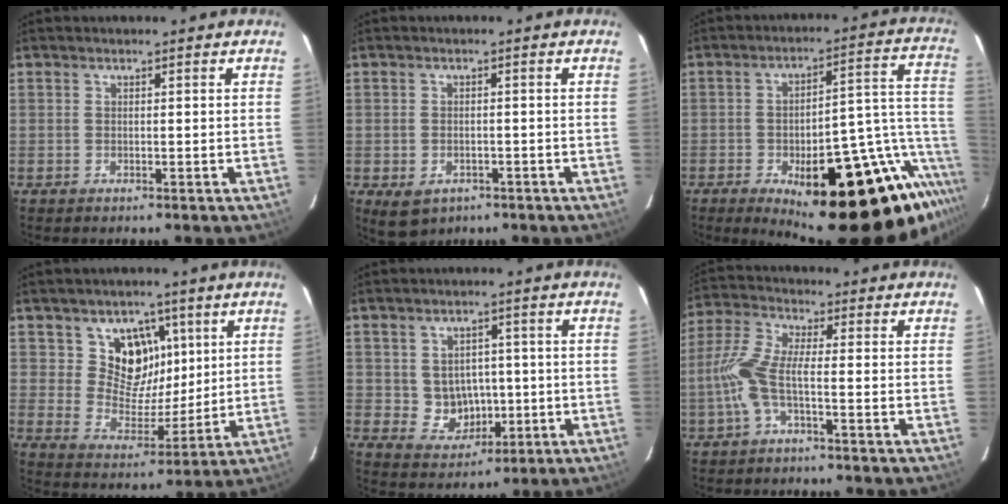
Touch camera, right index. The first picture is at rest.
{"total": 5.0, "force": [-2.4, 3.7, 2.4], "torque": [-0.048, -0.007, -0.023]}
{"total": 28.9, "force": [-16.3, 9.1, 22.1], "torque": [-0.265, 0.018, -0.216]}
{"total": 10.1, "force": [4.6, 8.2, 3.5], "torque": [-0.054, -0.014, 0.085]}
{"total": 6.6, "force": [-0.3, 6.1, 2.5], "torque": [-0.055, 0.010, 0.015]}
{"total": 7.1, "force": [-2.3, 1.3, 6.6], "torque": [-0.162, 0.007, -0.046]}